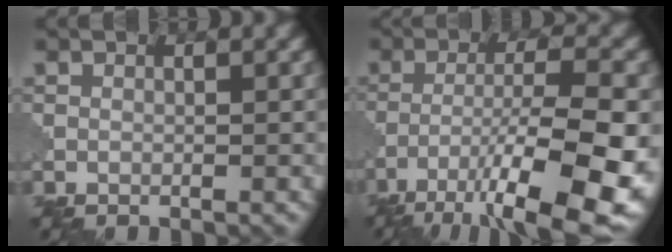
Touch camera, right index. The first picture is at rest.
{"total": 13.8, "force": [-7.5, 3.9, 11.0], "torque": [-0.185, -0.007, -0.112]}